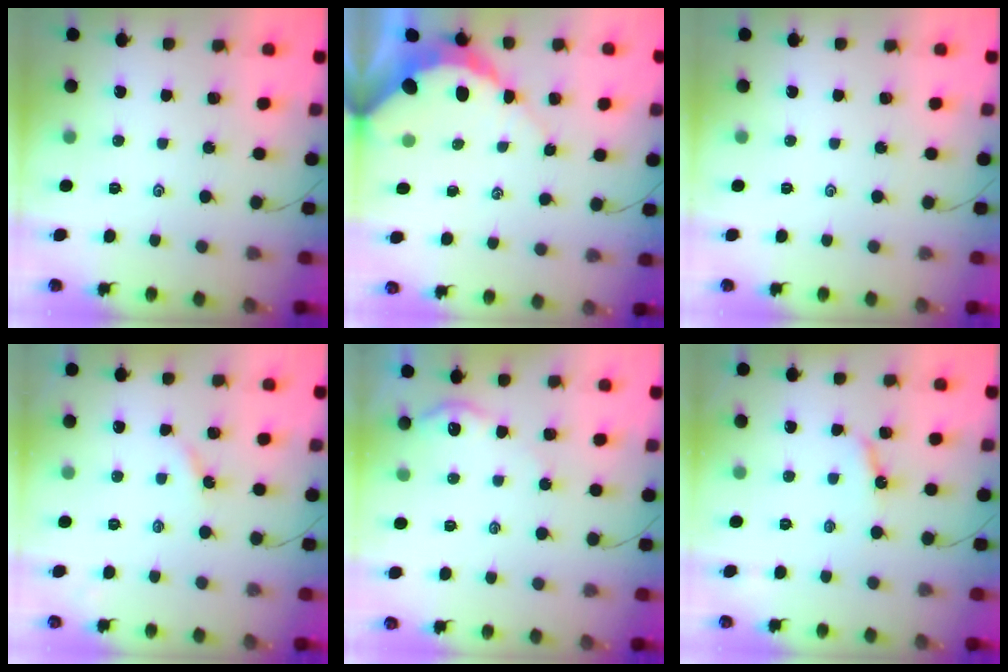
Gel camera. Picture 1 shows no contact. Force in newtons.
{"total": 7.0, "press": 7.0, "slide": 0.7}
{"total": 0.0}
{"total": 2.4, "press": 2.4, "slide": 0.3}
{"total": 3.7, "press": 3.6, "slide": 0.4}
{"total": 5.0, "press": 4.9, "slide": 0.4}